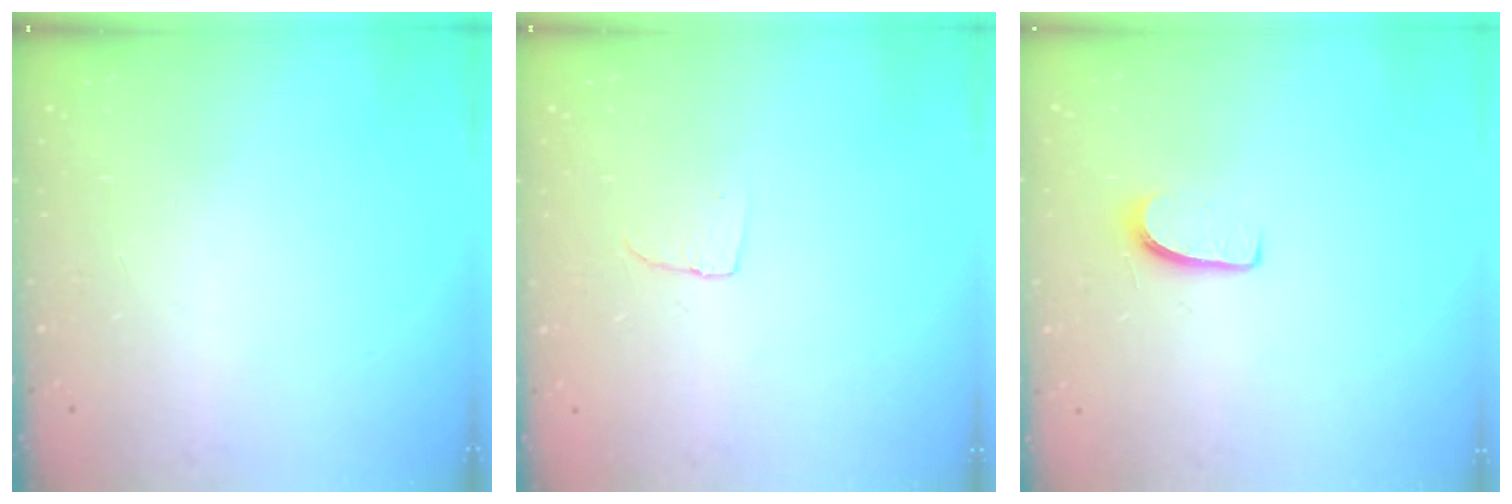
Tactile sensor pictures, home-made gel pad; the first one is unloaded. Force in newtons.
{"total": 4.2, "press": 4.2, "slide": 0.3}
{"total": 5.9, "press": 5.9, "slide": 0.4}